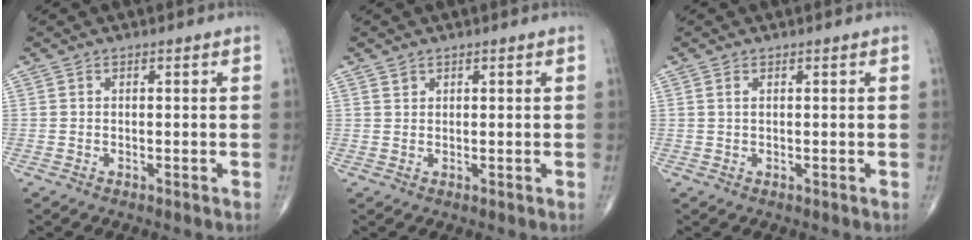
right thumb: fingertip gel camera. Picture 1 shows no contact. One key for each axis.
{"total": 1.0, "fx": 0.7, "fy": 0.6, "fz": 0.1, "tx": 0.008, "ty": -0.005, "tz": 0.011}
{"total": 0.8, "fx": 0.4, "fy": 0.3, "fz": 0.6, "tx": -0.016, "ty": 0.007, "tz": 0.008}